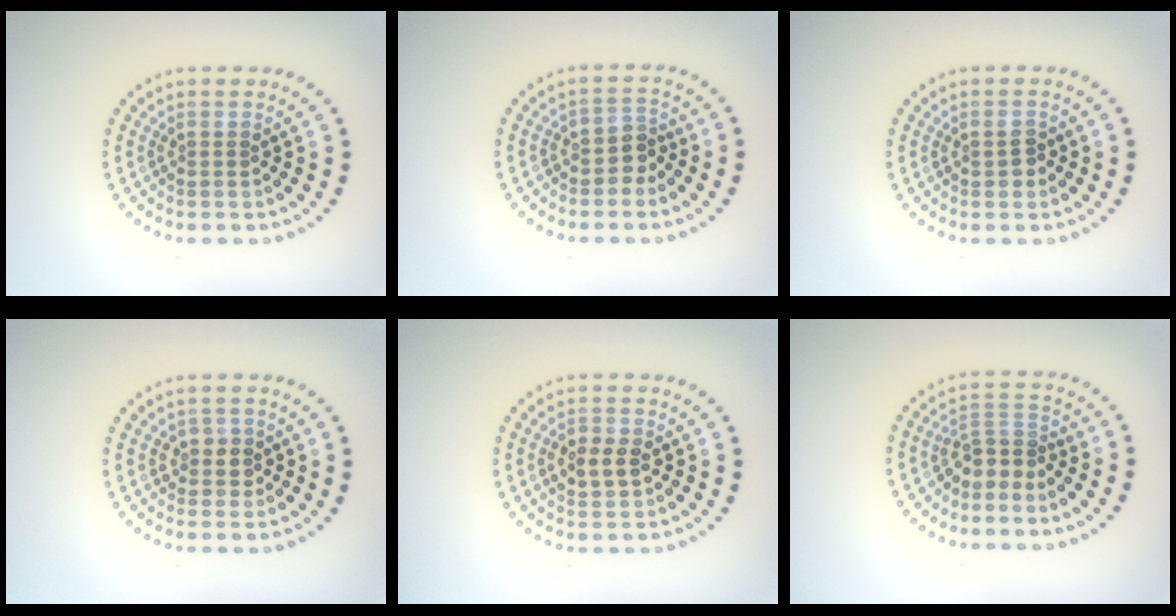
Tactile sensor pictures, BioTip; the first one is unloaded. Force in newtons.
{"total": 2.0, "press": 1.6, "slide": 1.2}
{"total": 1.4, "press": 1.4, "slide": 0.1}
{"total": 1.9, "press": 1.6, "slide": 1.0}
{"total": 2.7, "press": 2.7, "slide": 0.1}
{"total": 2.7, "press": 1.9, "slide": 1.9}